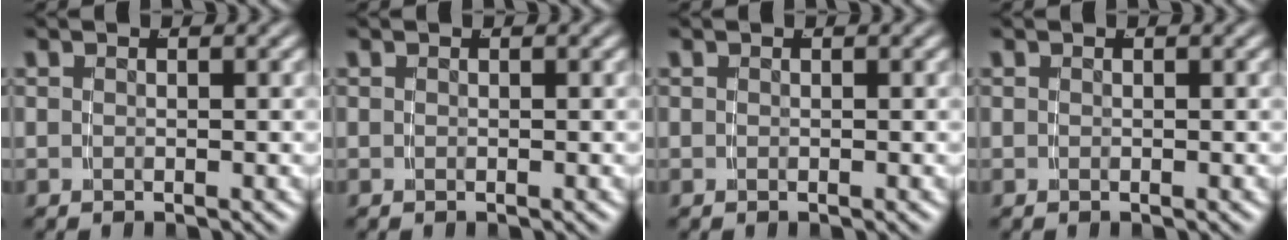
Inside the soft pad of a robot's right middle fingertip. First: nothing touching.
{"total": 0.0}
{"total": 0.0}
{"total": 0.0}